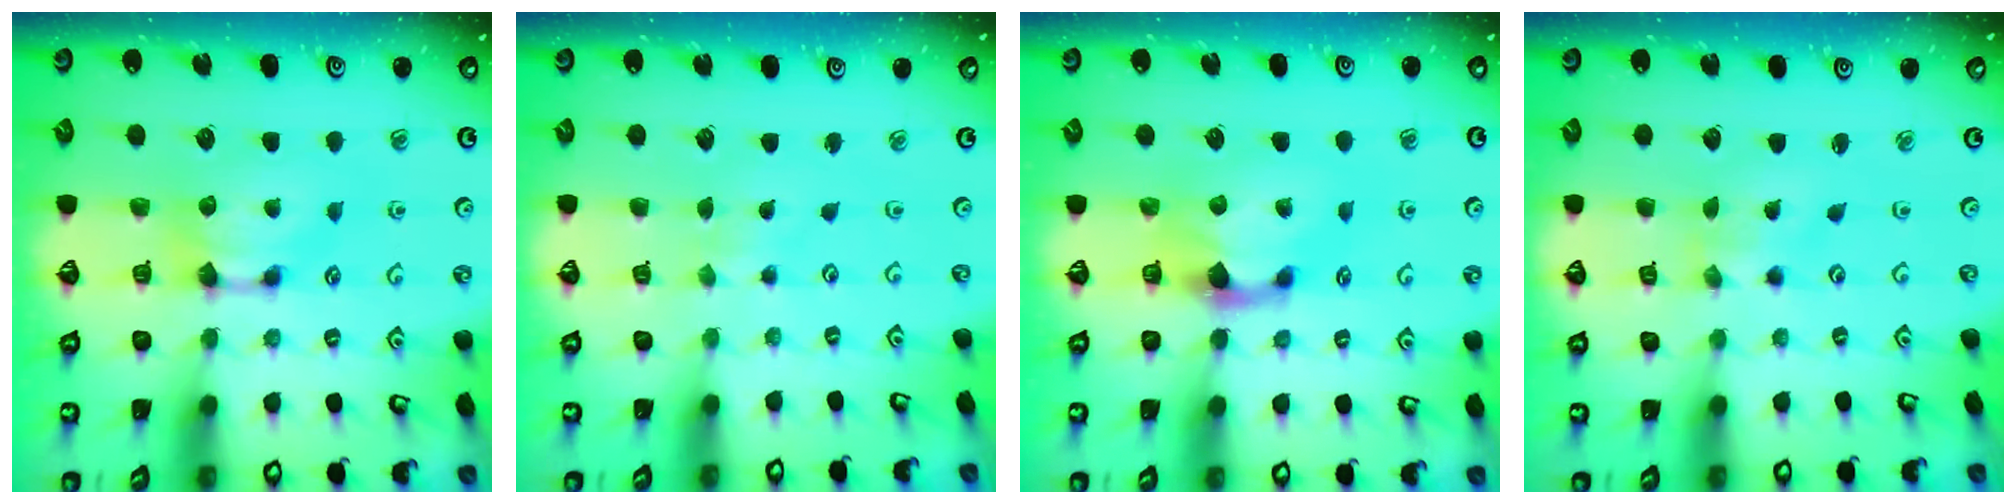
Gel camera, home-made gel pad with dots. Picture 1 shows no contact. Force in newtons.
{"total": 4.5, "press": 4.5, "slide": 0.2}
{"total": 2.0, "press": 1.8, "slide": 1.0}
{"total": 2.7, "press": 2.5, "slide": 0.9}